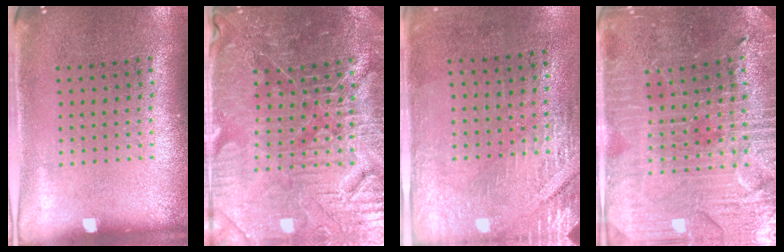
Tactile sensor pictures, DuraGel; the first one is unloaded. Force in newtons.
{"total": 4.9, "press": 4.6, "slide": 1.5}
{"total": 2.8, "press": 2.4, "slide": 1.4}
{"total": 3.3, "press": 3.2, "slide": 0.5}